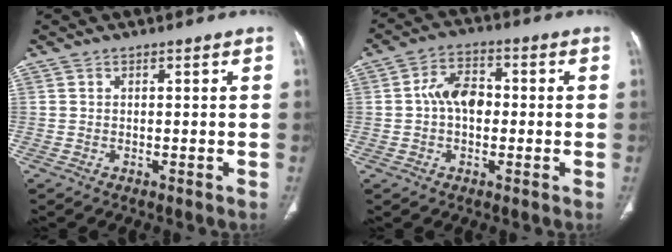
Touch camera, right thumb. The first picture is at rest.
{"total": 7.5, "force": [0.1, 5.1, 5.5], "torque": [-0.076, 0.021, -0.010]}